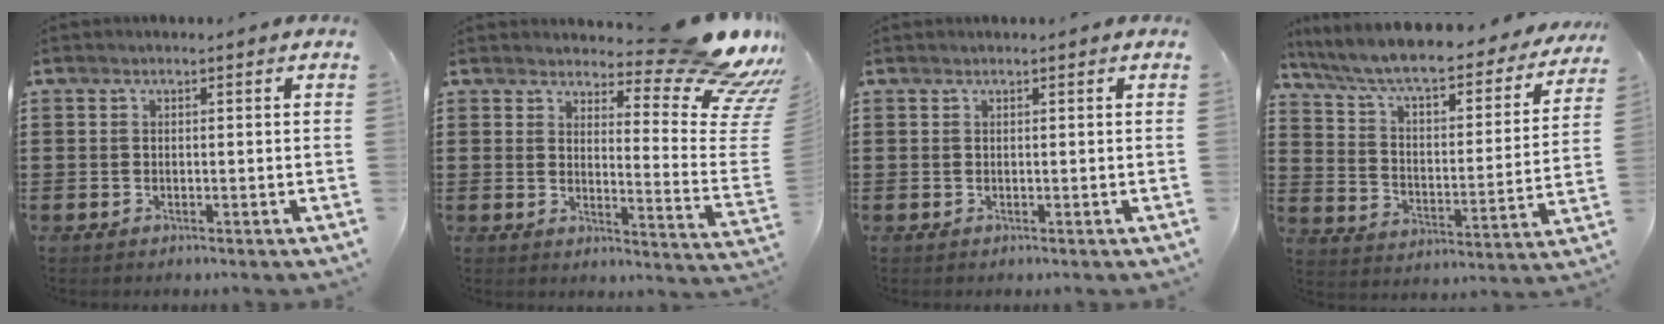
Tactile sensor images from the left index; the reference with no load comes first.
{"total": 12.3, "force": [9.9, 1.8, 7.0], "torque": [-0.098, -0.085, 0.165]}
{"total": 0.0}
{"total": 7.7, "force": [6.8, 1.0, 3.5], "torque": [-0.097, -0.051, 0.111]}